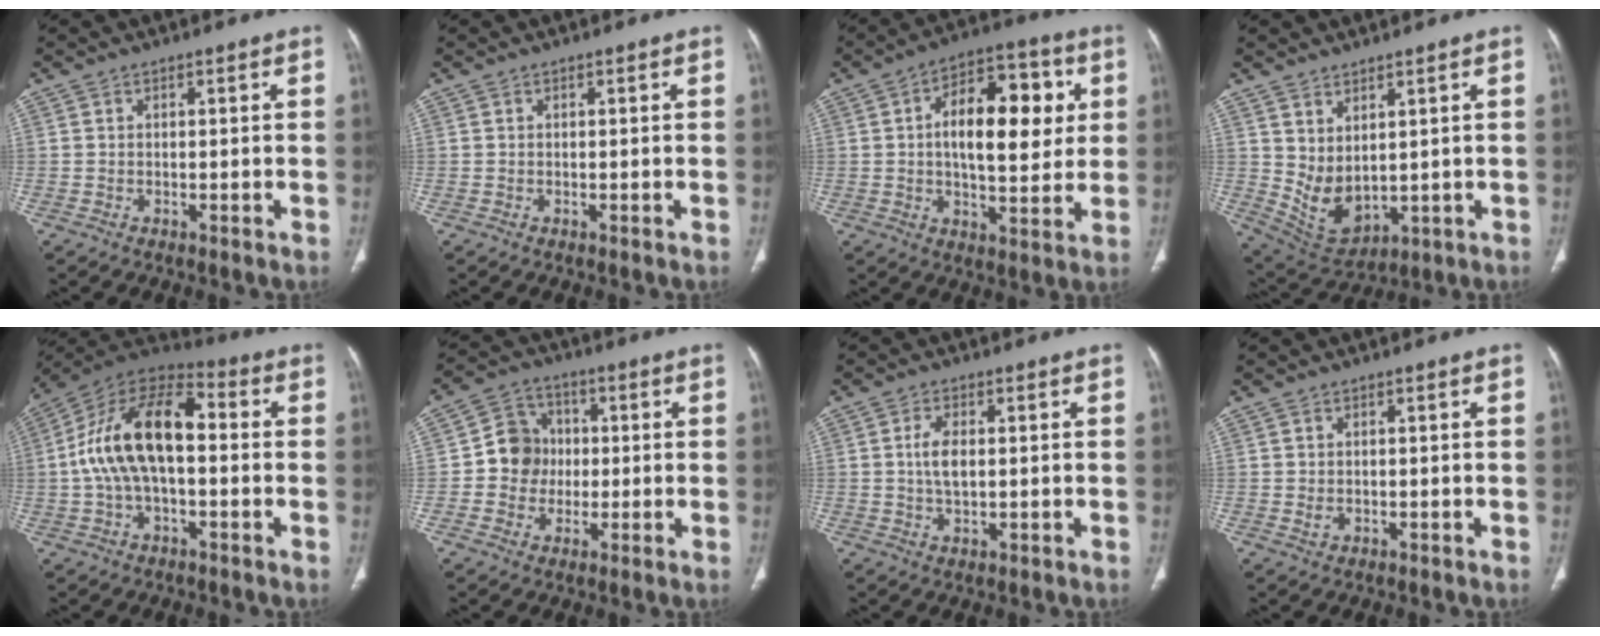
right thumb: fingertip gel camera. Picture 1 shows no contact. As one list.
[{"total": 0.0}, {"total": 17.0, "force": [2.9, 8.5, 14.4], "torque": [-0.180, 0.012, 0.039]}, {"total": 7.6, "force": [2.0, 4.5, 5.8], "torque": [-0.095, -0.024, 0.067]}, {"total": 17.5, "force": [0.2, 9.1, 14.9], "torque": [-0.271, 0.045, -0.006]}, {"total": 8.3, "force": [-0.3, 7.8, 3.0], "torque": [-0.011, 0.018, -0.015]}, {"total": 4.4, "force": [0.3, 2.2, 3.8], "torque": [-0.075, -0.001, 0.007]}, {"total": 1.1, "force": [-0.1, 0.9, 0.6], "torque": [-0.013, 0.000, 0.002]}]